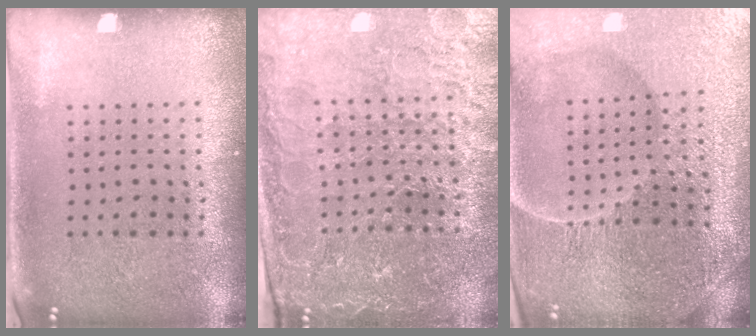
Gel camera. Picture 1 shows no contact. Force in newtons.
{"total": 4.0, "press": 3.9, "slide": 1.1}
{"total": 5.5, "press": 5.0, "slide": 2.1}